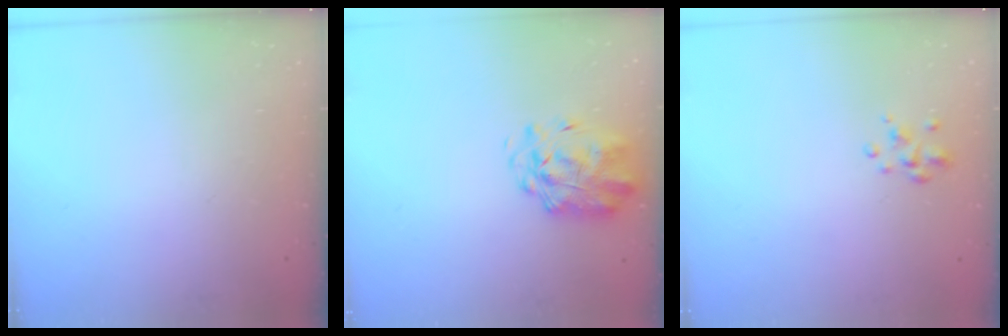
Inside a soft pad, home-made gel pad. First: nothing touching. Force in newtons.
{"total": 2.0, "press": 1.8, "slide": 0.9}
{"total": 2.0, "press": 1.9, "slide": 0.6}